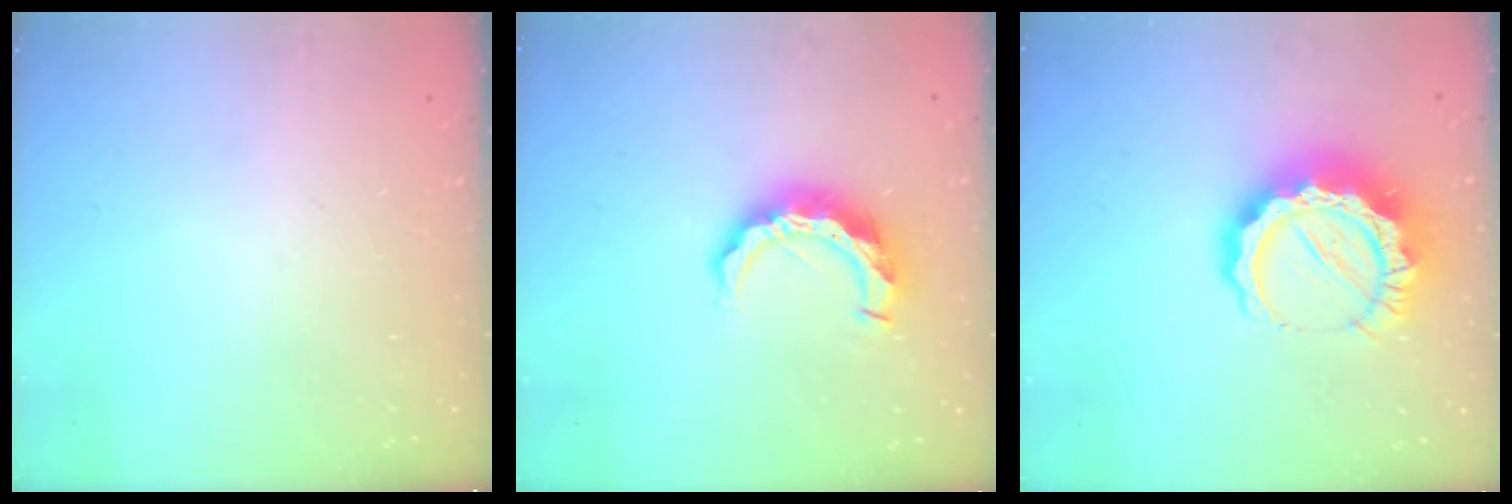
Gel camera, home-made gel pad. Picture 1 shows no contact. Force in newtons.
{"total": 9.7, "press": 9.7, "slide": 0.6}
{"total": 14.8, "press": 14.8, "slide": 1.6}